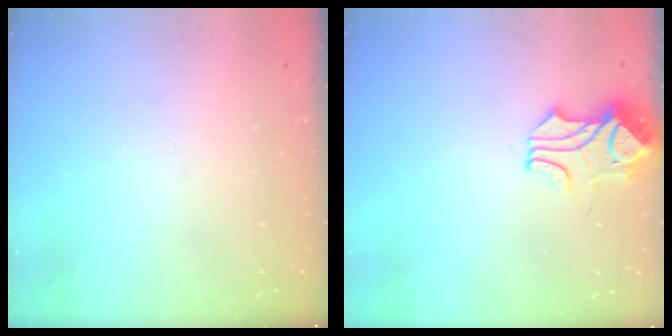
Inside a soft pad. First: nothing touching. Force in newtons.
{"total": 1.8, "press": 1.6, "slide": 0.7}